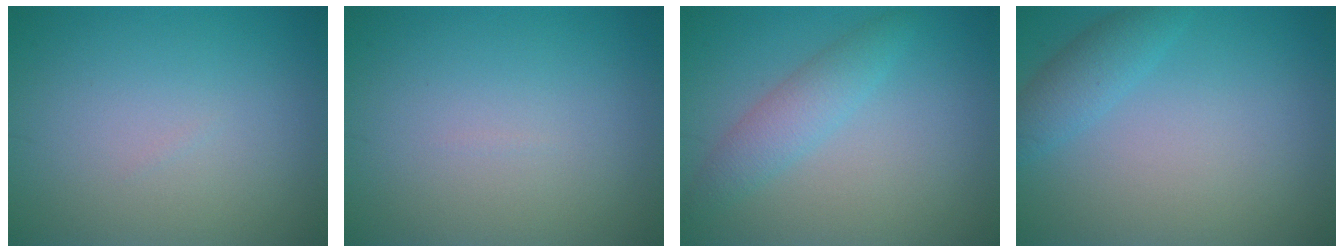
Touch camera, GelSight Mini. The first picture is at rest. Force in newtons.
{"total": 0.0}
{"total": 2.8, "press": 2.8, "slide": 0.1}
{"total": 2.4, "press": 2.4, "slide": 0.1}